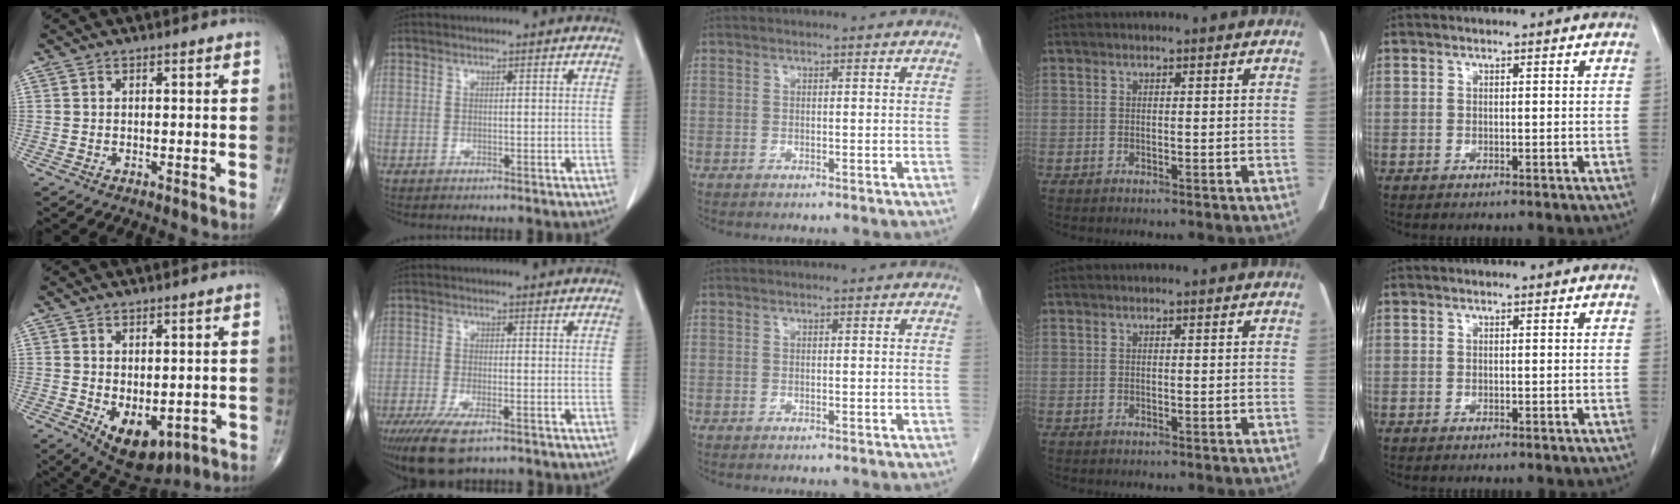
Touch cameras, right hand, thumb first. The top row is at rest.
{"thumb": {"total": 9.6, "force": [-2.8, 5.6, 7.3], "torque": [-0.088, -0.004, -0.021]}, "index": {"total": 9.0, "force": [-6.2, 2.6, 6.1], "torque": [-0.106, -0.020, -0.097]}}